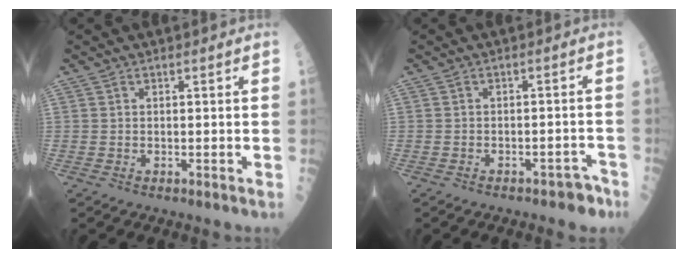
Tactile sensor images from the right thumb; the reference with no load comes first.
{"total": 3.6, "force": [-2.7, 1.7, 1.7], "torque": [-0.005, 0.031, -0.030]}